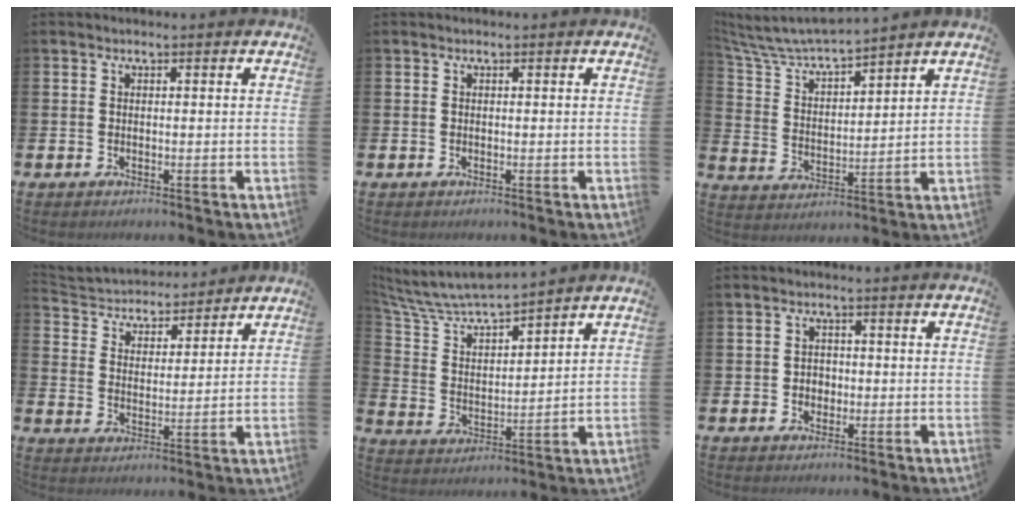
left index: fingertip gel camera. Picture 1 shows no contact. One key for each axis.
{"total": 0.0}
{"total": 6.5, "fx": 6.3, "fy": 0.6, "fz": 1.6, "tx": -0.061, "ty": -0.047, "tz": 0.107}
{"total": 4.4, "fx": 4.1, "fy": 1.6, "fz": -0.2, "tx": -0.023, "ty": -0.033, "tz": 0.067}
{"total": 7.6, "fx": 7.2, "fy": 1.2, "fz": 2.0, "tx": -0.076, "ty": -0.052, "tz": 0.124}
{"total": 2.0, "fx": -0.1, "fy": 1.8, "fz": 0.7, "tx": 0.004, "ty": 0.000, "tz": -0.010}